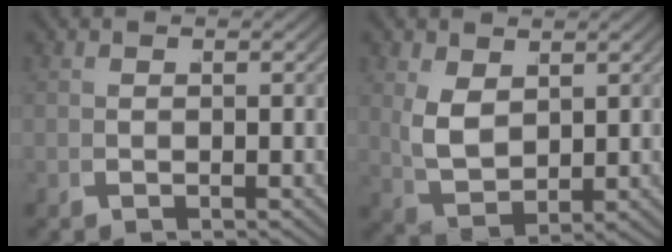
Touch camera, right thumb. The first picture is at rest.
{"total": 4.6, "force": [2.0, 2.6, 3.2], "torque": [-0.073, -0.015, 0.054]}